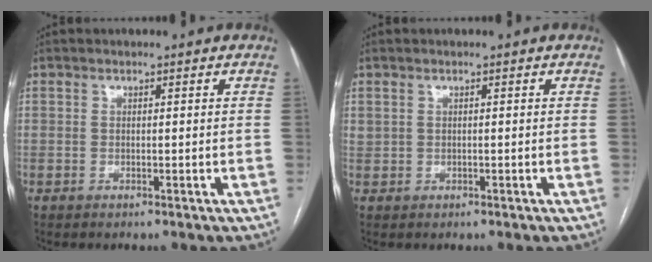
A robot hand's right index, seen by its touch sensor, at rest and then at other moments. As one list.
[{"total": 0.7, "force": [0.4, 0.5, 0.1], "torque": [0.001, 0.011, 0.011]}]